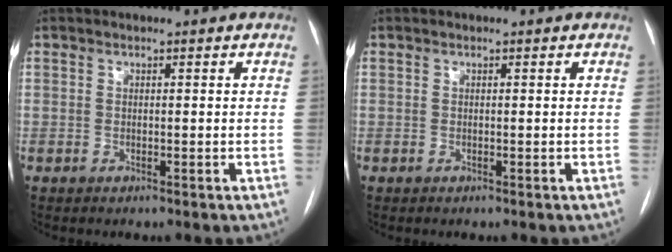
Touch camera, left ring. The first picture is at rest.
{"total": 0.0}